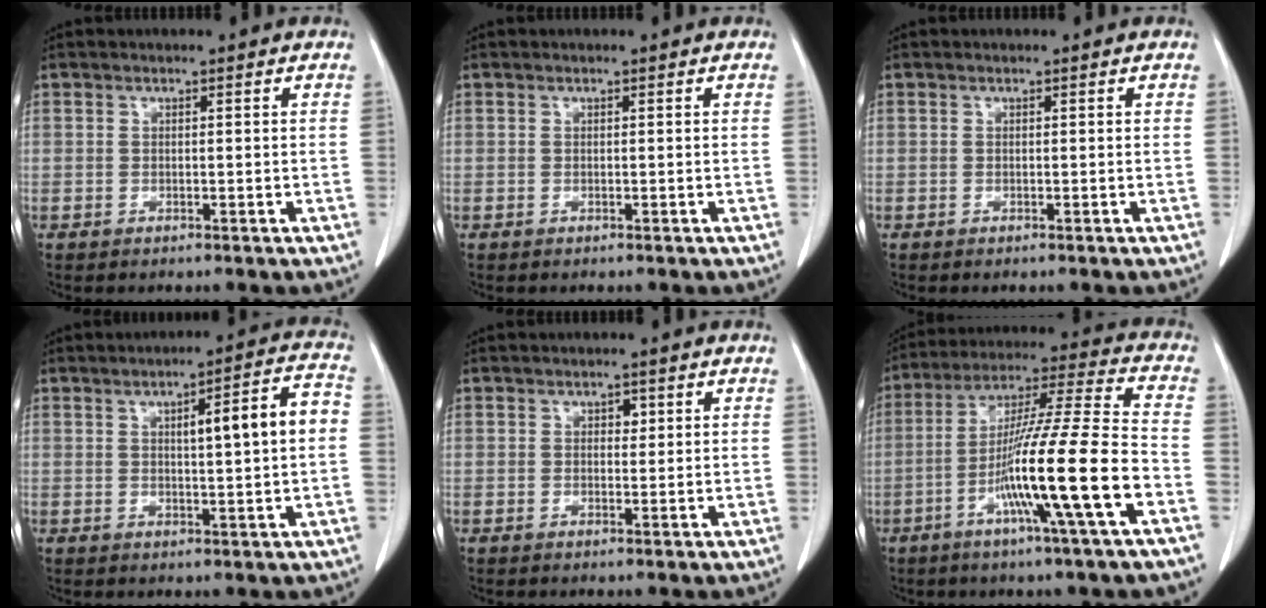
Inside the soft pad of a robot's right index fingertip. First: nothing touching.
{"total": 0.0}
{"total": 0.0}
{"total": 8.9, "force": [0.9, 0.9, 8.8], "torque": [-0.123, 0.022, 0.013]}
{"total": 1.3, "force": [0.5, 0.9, 0.9], "torque": [-0.009, 0.000, 0.005]}
{"total": 17.8, "force": [-6.3, -1.2, 16.6], "torque": [-0.295, -0.008, -0.116]}